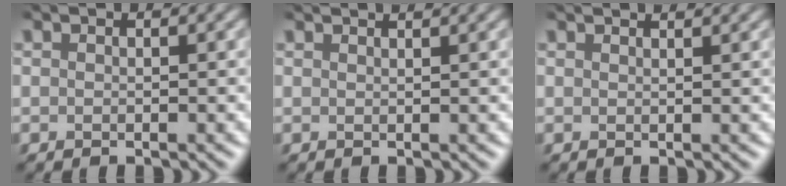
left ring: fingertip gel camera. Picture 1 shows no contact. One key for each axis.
{"total": 2.7, "fx": 2.1, "fy": 1.0, "fz": 1.4, "tx": 0.001, "ty": 0.010, "tz": -0.003}
{"total": 2.8, "fx": 2.3, "fy": 1.0, "fz": 1.3, "tx": 0.001, "ty": 0.011, "tz": -0.001}